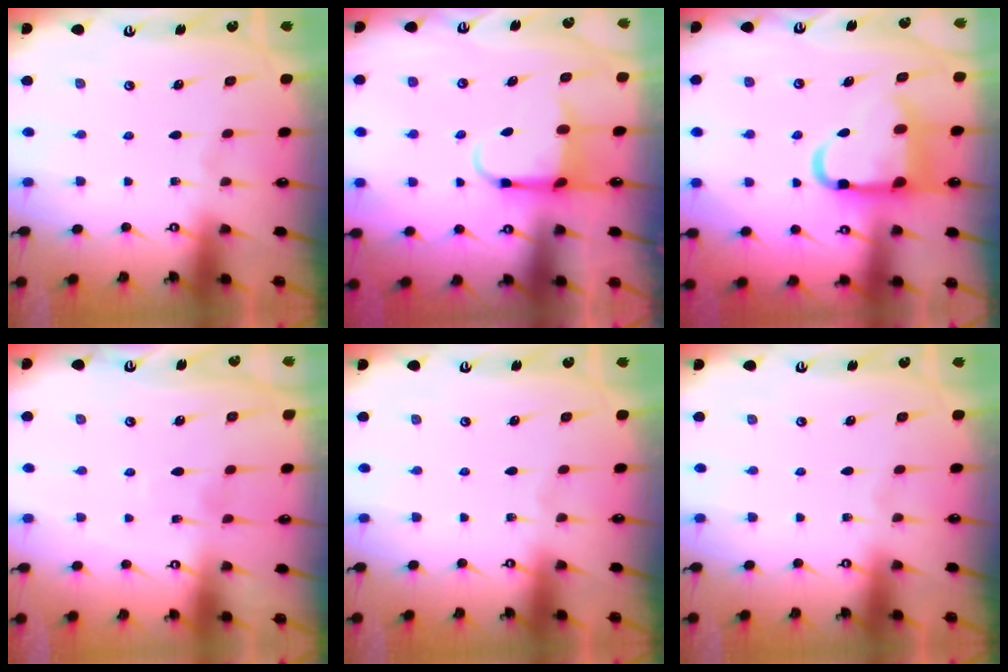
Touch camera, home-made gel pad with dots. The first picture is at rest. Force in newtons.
{"total": 5.0, "press": 4.9, "slide": 0.8}
{"total": 12.2, "press": 12.1, "slide": 1.3}
{"total": 7.1, "press": 7.0, "slide": 0.8}
{"total": 0.0}
{"total": 0.0}